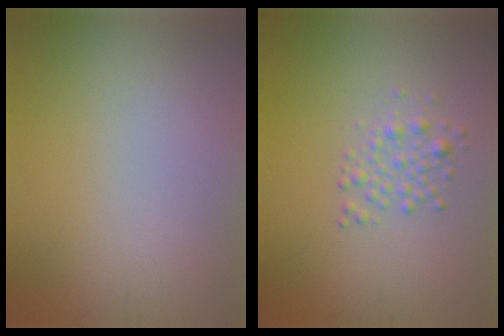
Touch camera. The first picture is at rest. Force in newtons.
{"total": 1.7, "press": 1.7, "slide": 0.0}